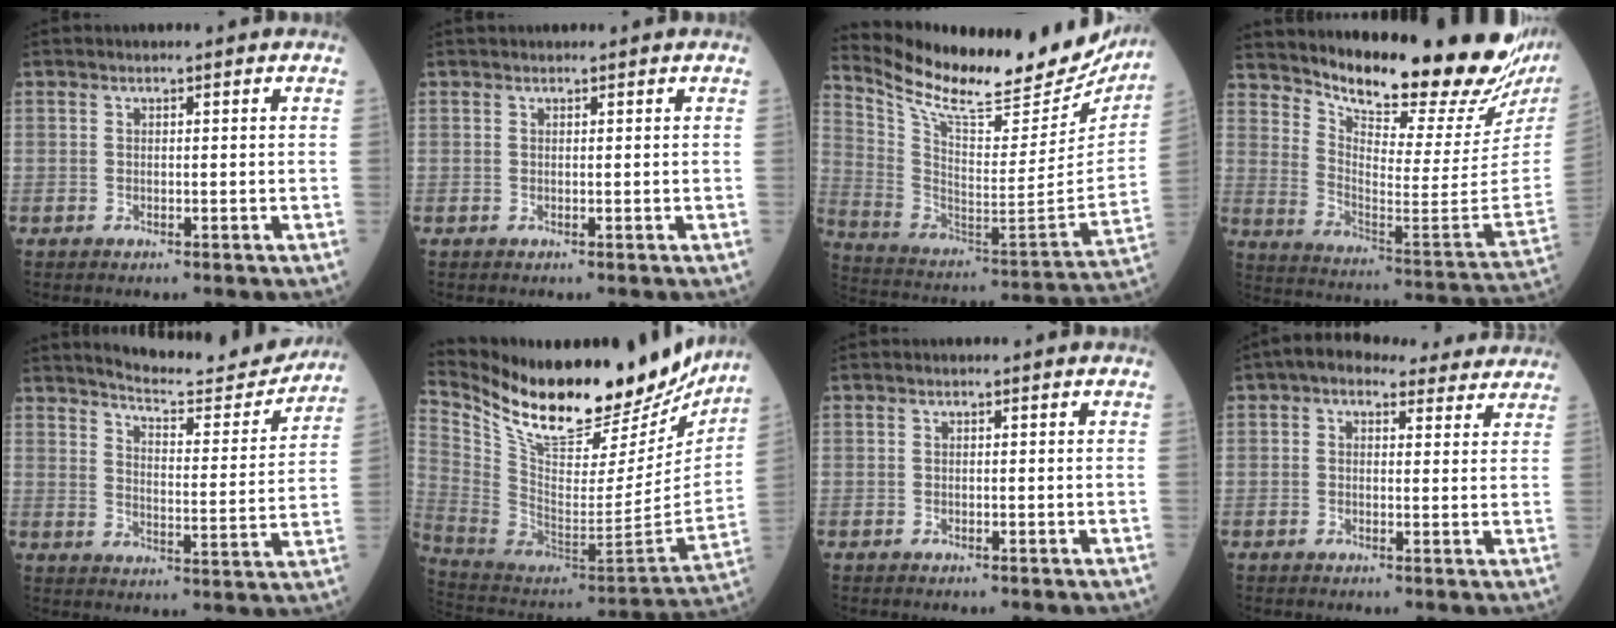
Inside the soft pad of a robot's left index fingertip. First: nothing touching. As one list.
[{"total": 1.7, "force": [1.6, 0.4, 0.5], "torque": [-0.003, 0.023, 0.024]}, {"total": 27.0, "force": [24.1, 5.4, 11.1], "torque": [-0.200, -0.073, 0.345]}, {"total": 25.0, "force": [22.5, 1.8, 10.8], "torque": [-0.182, -0.116, 0.304]}, {"total": 15.8, "force": [15.1, 1.6, 4.5], "torque": [-0.063, -0.041, 0.198]}, {"total": 26.2, "force": [22.2, 7.3, 11.7], "torque": [-0.208, -0.041, 0.348]}, {"total": 0.0}, {"total": 9.0, "force": [7.1, 4.2, 3.5], "torque": [-0.037, 0.033, 0.084]}]